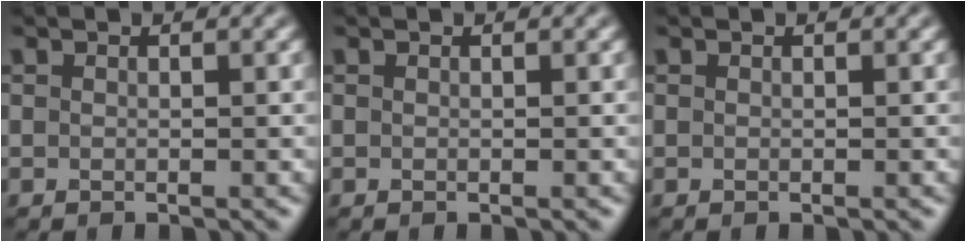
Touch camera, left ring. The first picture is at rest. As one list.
[{"total": 0.0}, {"total": 0.0}]